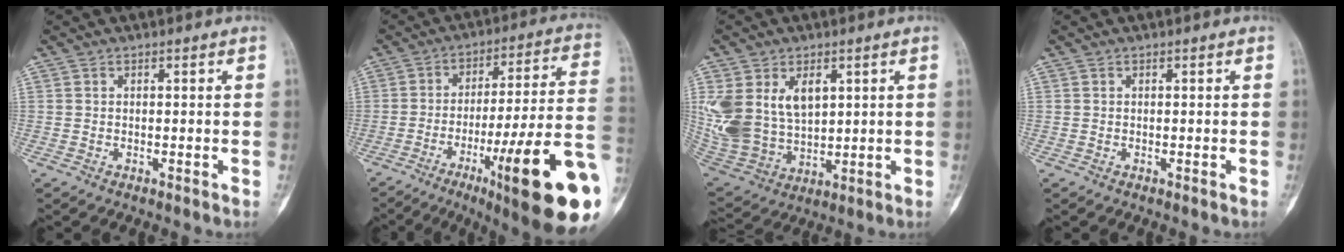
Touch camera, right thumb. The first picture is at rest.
{"total": 25.2, "force": [-9.1, 3.1, 23.2], "torque": [-0.286, 0.029, -0.131]}
{"total": 16.2, "force": [4.5, 11.0, 11.0], "torque": [-0.231, -0.011, 0.112]}
{"total": 0.0}